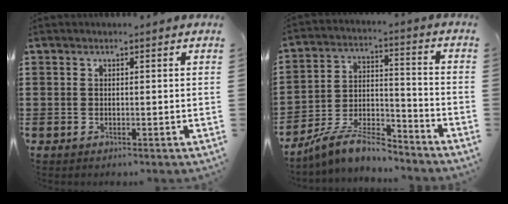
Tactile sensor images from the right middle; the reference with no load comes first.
{"total": 8.6, "force": [-7.7, 1.8, 3.2], "torque": [-0.066, 0.014, -0.153]}